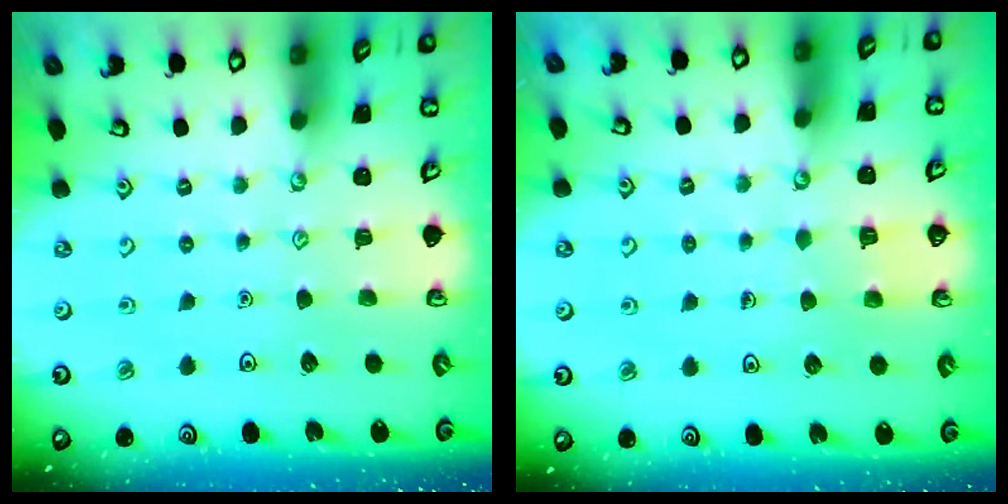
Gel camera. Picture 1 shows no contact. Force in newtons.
{"total": 2.2, "press": 2.2, "slide": 0.0}